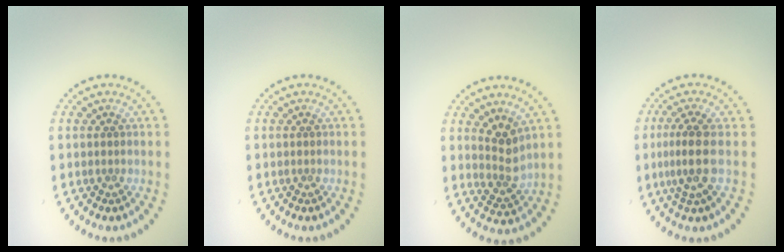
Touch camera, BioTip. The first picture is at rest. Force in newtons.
{"total": 0.0}
{"total": 2.6, "press": 2.0, "slide": 1.7}
{"total": 3.1, "press": 2.7, "slide": 1.6}